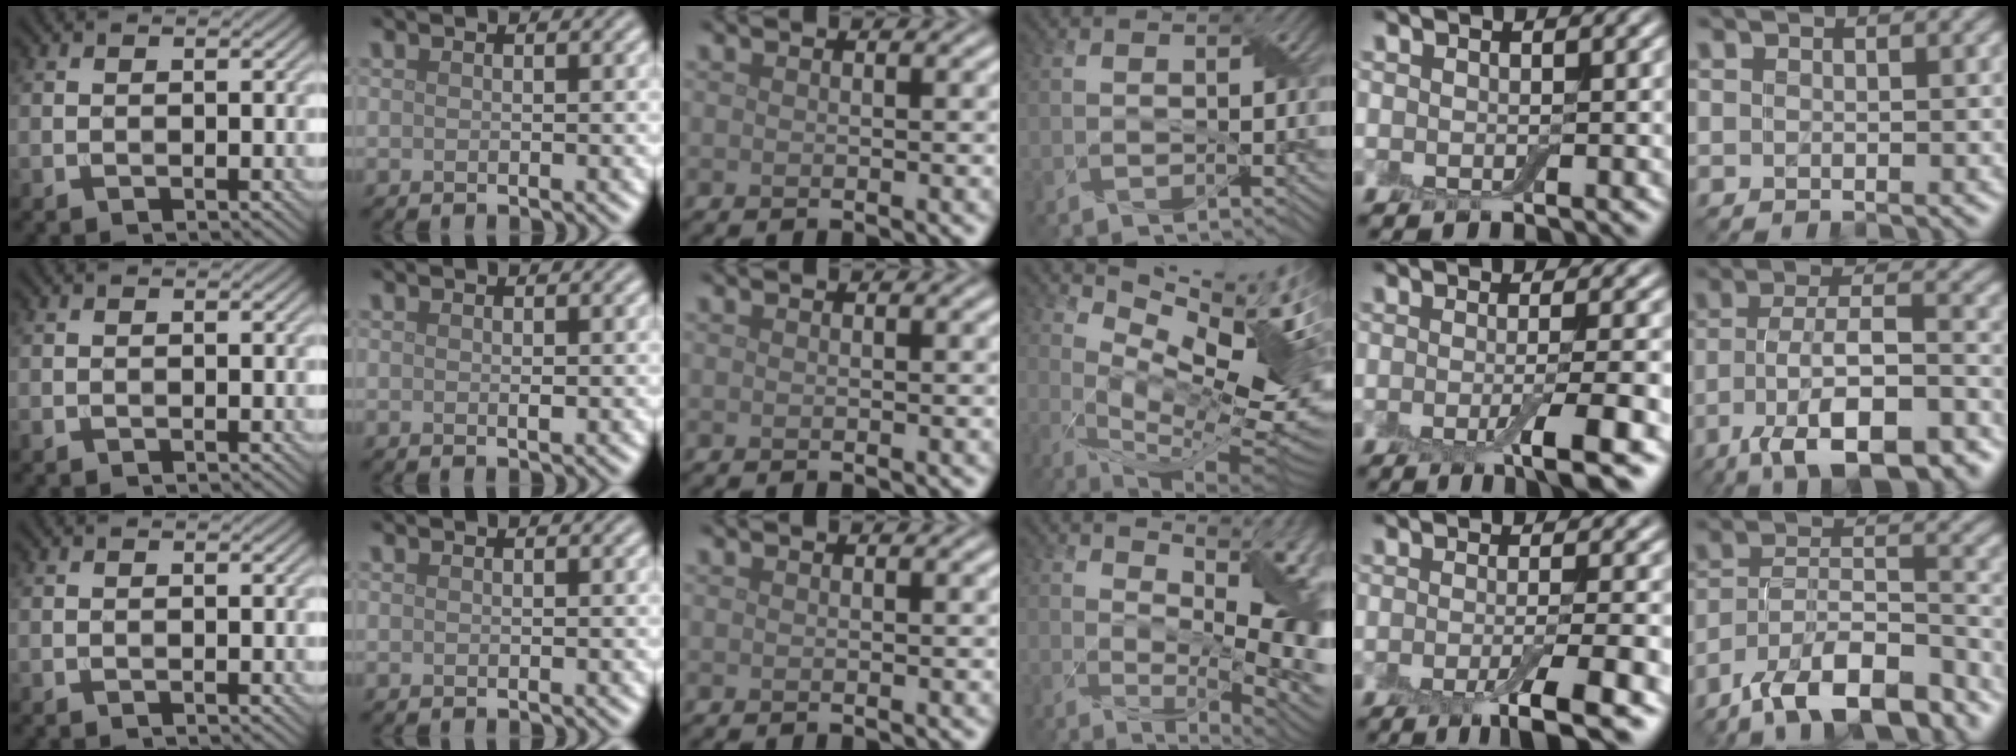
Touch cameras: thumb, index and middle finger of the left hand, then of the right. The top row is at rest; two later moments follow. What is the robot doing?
{"motion": "wrap", "object": "adhesive wrap"}